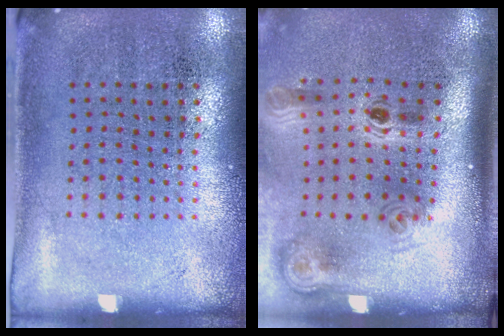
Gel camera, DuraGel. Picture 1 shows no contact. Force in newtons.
{"total": 2.2, "press": 1.4, "slide": 1.7}